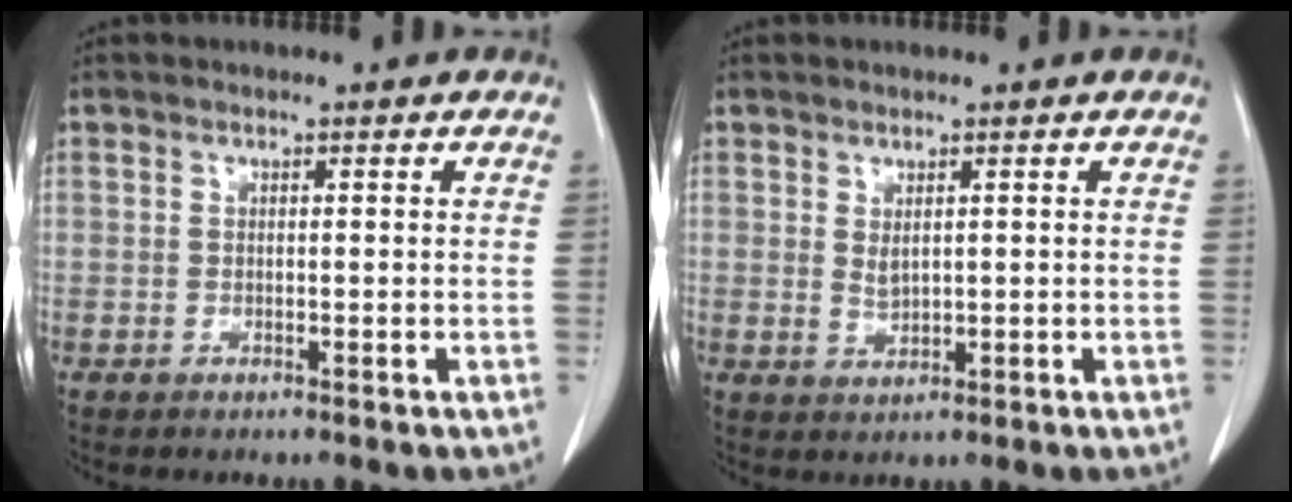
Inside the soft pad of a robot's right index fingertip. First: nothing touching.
{"total": 1.7, "force": [0.8, 0.9, 1.3], "torque": [-0.026, -0.004, 0.022]}